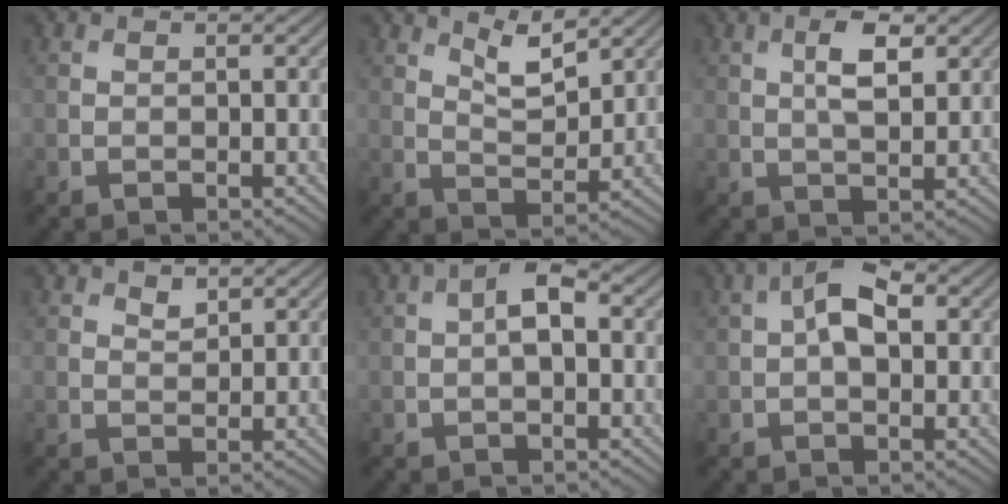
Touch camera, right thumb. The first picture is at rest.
{"total": 4.6, "force": [3.3, 1.3, 2.9], "torque": [-0.067, -0.008, 0.063]}
{"total": 4.5, "force": [1.5, 1.7, 3.9], "torque": [-0.079, 0.000, 0.027]}
{"total": 1.5, "force": [1.2, 0.6, 0.6], "torque": [-0.014, -0.003, 0.025]}
{"total": 3.5, "force": [0.2, 1.7, 3.1], "torque": [-0.055, 0.007, -0.004]}
{"total": 5.1, "force": [0.9, 2.8, 4.2], "torque": [-0.077, 0.006, 0.008]}